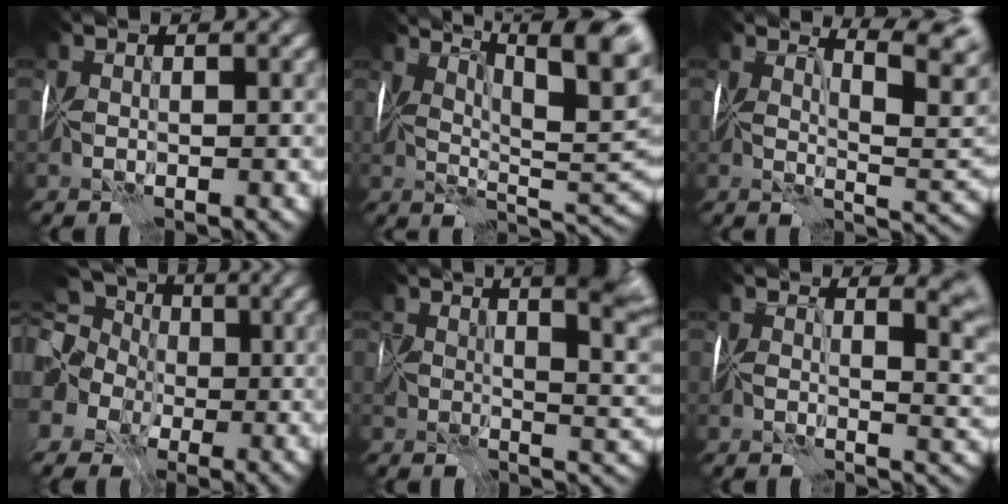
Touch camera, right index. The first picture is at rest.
{"total": 9.8, "force": [5.7, 2.0, 7.8], "torque": [-0.112, 0.005, 0.084]}
{"total": 4.0, "force": [2.8, -0.3, 2.9], "torque": [-0.026, -0.004, 0.051]}
{"total": 9.1, "force": [0.6, 7.9, 4.4], "torque": [-0.092, 0.005, -0.033]}
{"total": 7.8, "force": [3.7, 2.2, 6.5], "torque": [-0.069, 0.008, 0.057]}
{"total": 4.7, "force": [2.5, 0.9, 3.9], "torque": [-0.020, -0.003, 0.039]}